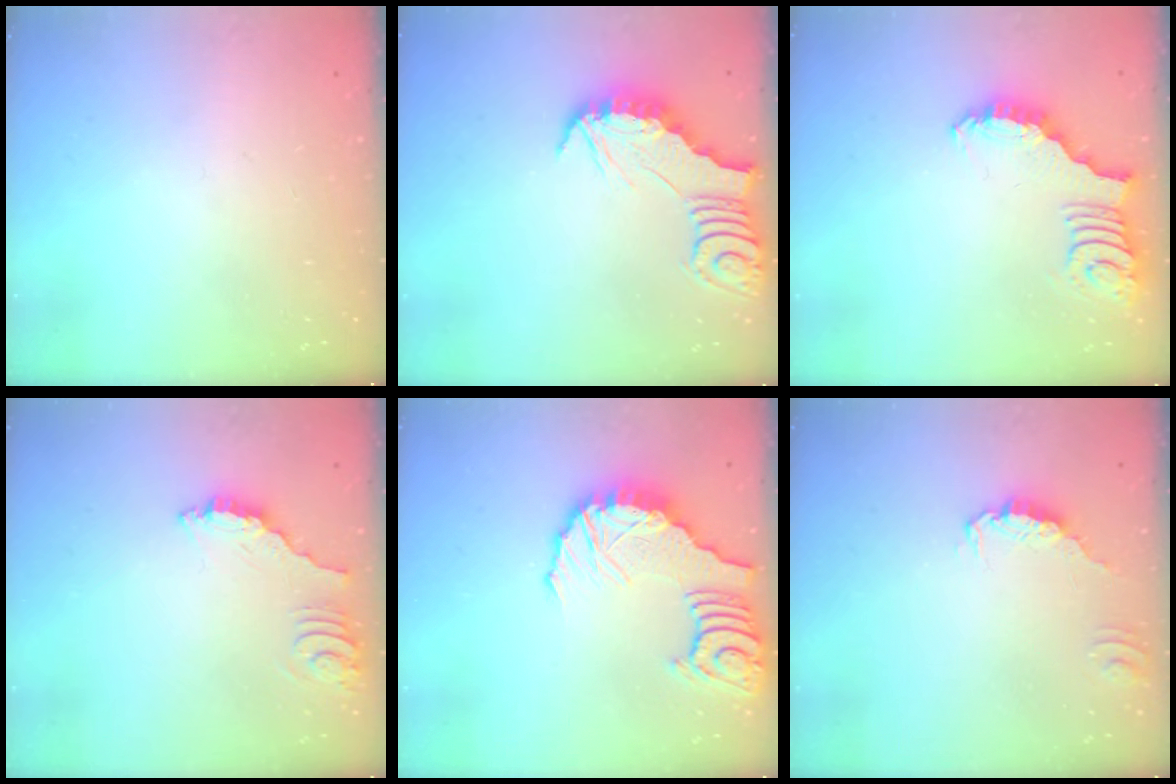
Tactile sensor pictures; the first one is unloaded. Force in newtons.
{"total": 2.9, "press": 2.8, "slide": 0.3}
{"total": 2.7, "press": 2.7, "slide": 0.5}
{"total": 3.4, "press": 3.4, "slide": 0.1}
{"total": 14.2, "press": 14.1, "slide": 2.0}
{"total": 0.5, "press": 0.5, "slide": 0.2}